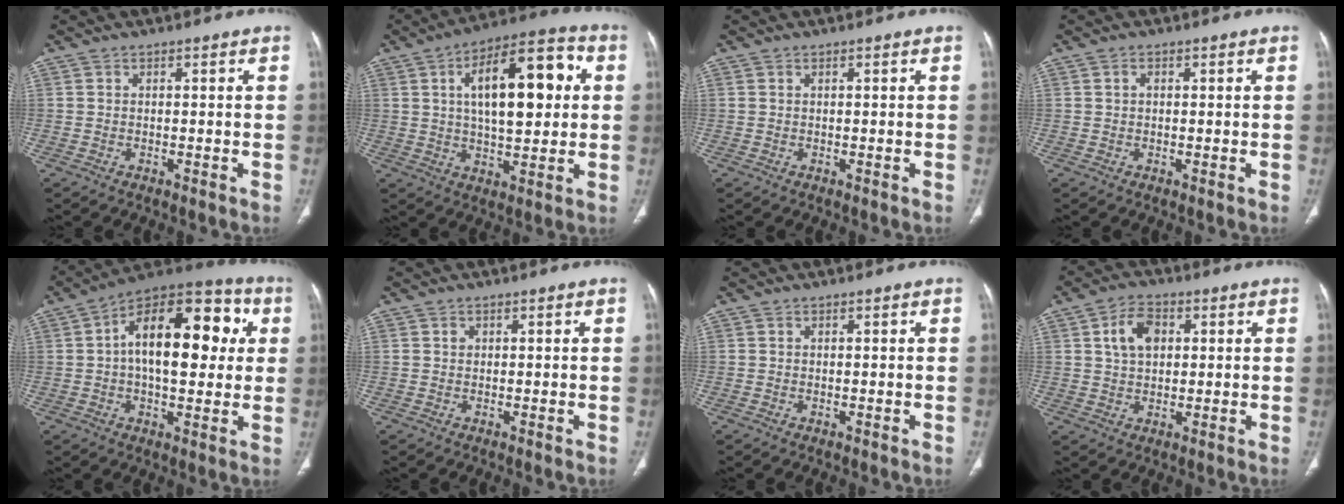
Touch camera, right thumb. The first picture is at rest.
{"total": 18.4, "force": [3.9, 8.2, 16.0], "torque": [-0.222, 0.018, 0.056]}
{"total": 0.0}
{"total": 0.9, "force": [0.2, 0.7, 0.5], "torque": [-0.008, 0.003, 0.003]}
{"total": 21.2, "force": [3.4, 11.3, 17.6], "torque": [-0.235, 0.032, 0.039]}
{"total": 0.7, "force": [0.3, 0.6, 0.3], "torque": [-0.002, 0.001, 0.006]}
{"total": 0.0}
{"total": 7.0, "force": [1.9, 4.7, 4.8], "torque": [-0.072, 0.004, 0.032]}